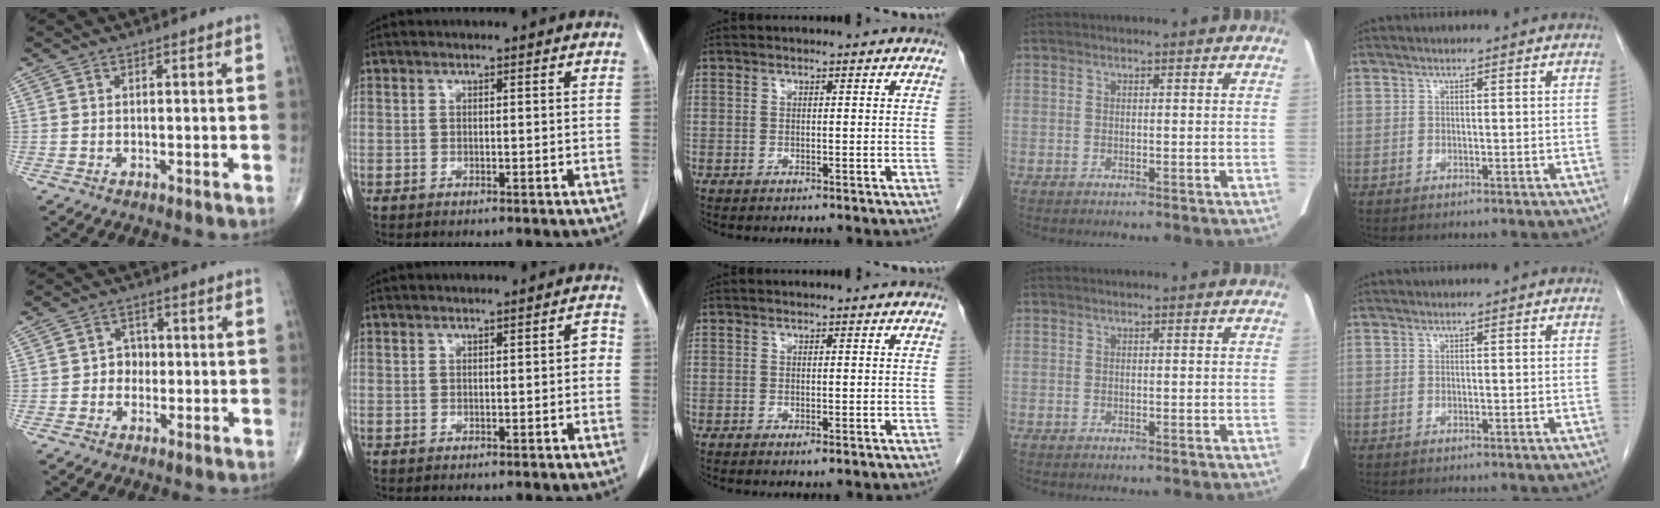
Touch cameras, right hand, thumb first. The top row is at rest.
{"thumb": {"total": 3.4, "force": [-0.4, 3.1, 1.4], "torque": [0.006, 0.011, -0.016]}, "index": {"total": 1.4, "force": [-0.2, 0.6, 1.2], "torque": [-0.006, 0.005, -0.005]}, "middle": {"total": 0.9, "force": [-0.4, 0.2, 0.8], "torque": [-0.011, -0.002, -0.005]}}